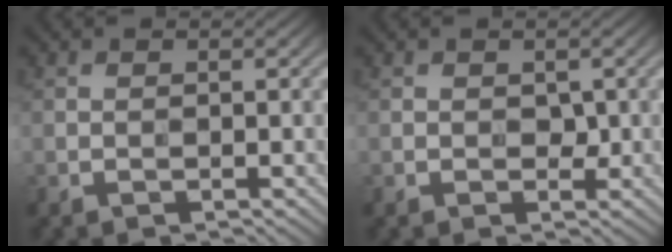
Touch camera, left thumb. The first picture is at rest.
{"total": 1.3, "force": [0.1, 1.0, 0.9], "torque": [-0.013, -0.001, 0.000]}